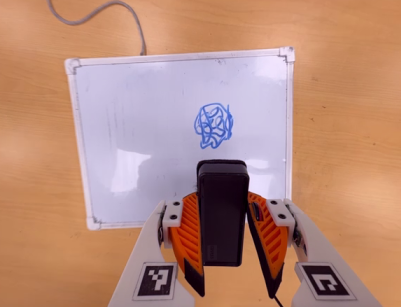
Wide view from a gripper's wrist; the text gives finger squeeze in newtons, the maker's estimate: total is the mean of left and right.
{"total": 5.8, "left": 4.4, "right": 7.1}